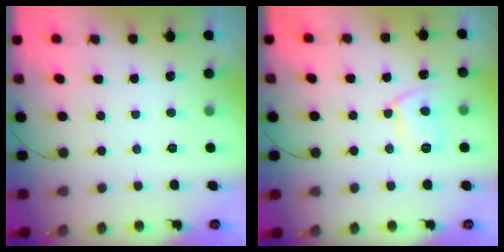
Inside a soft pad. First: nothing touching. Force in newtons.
{"total": 8.5, "press": 8.4, "slide": 0.7}